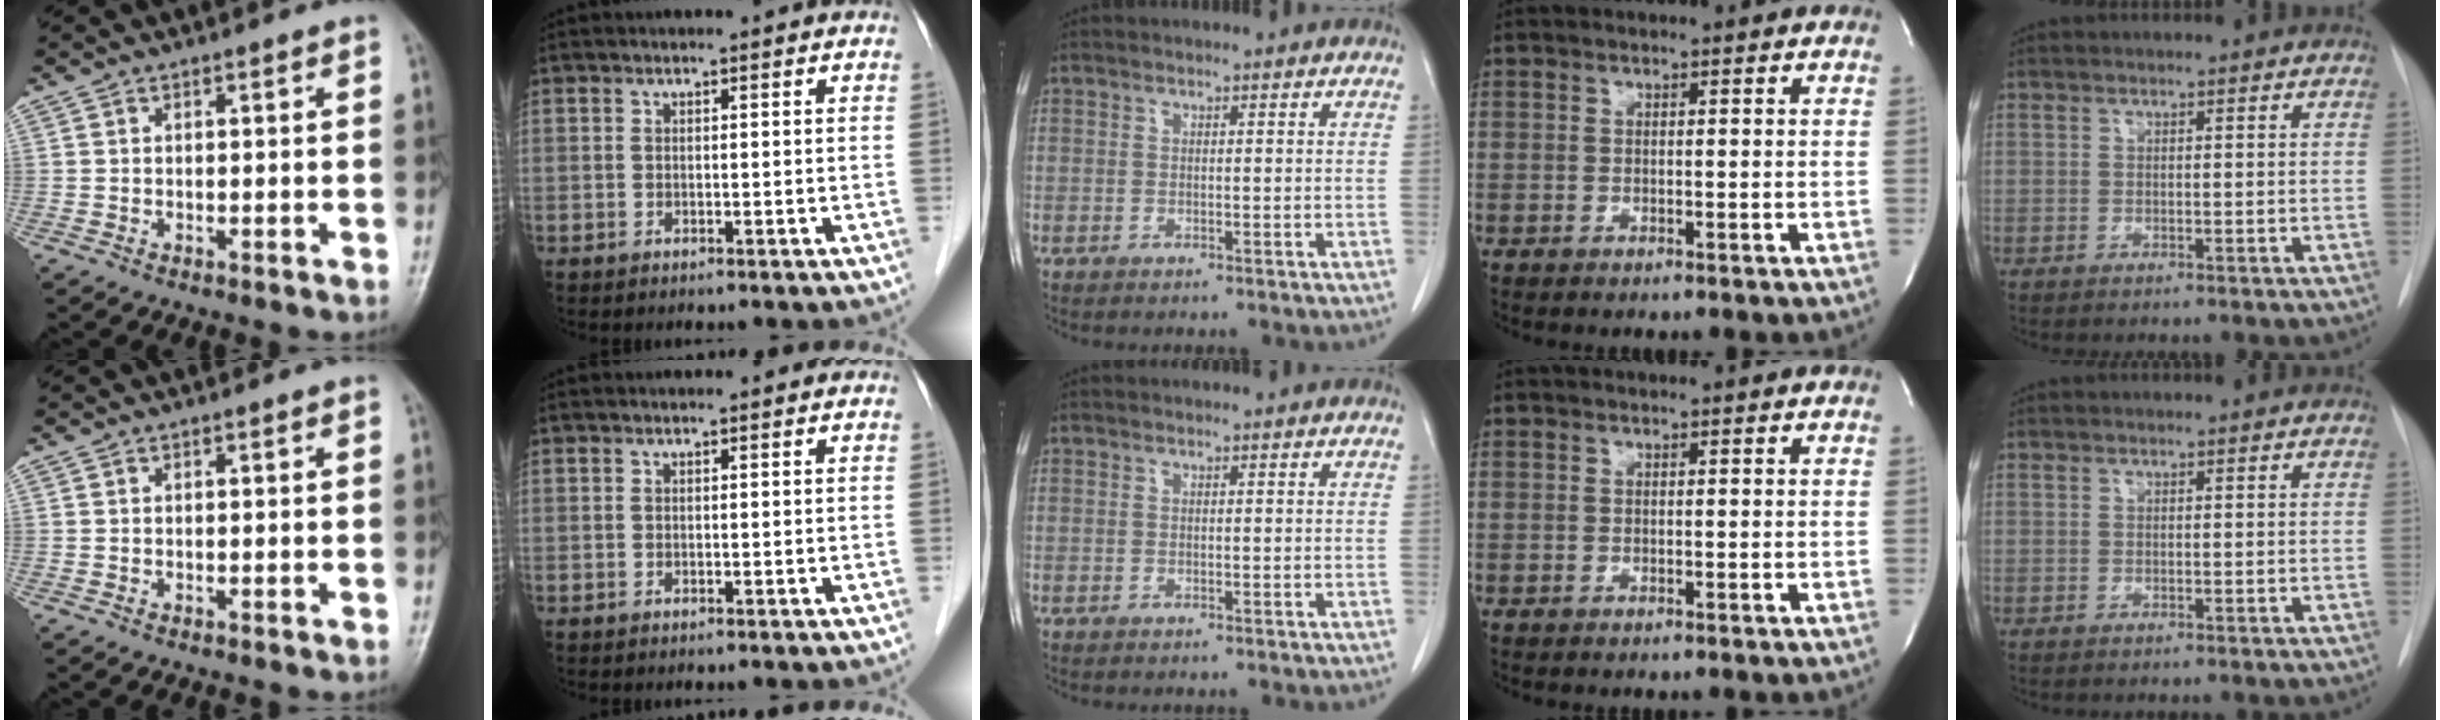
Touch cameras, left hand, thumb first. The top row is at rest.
{}